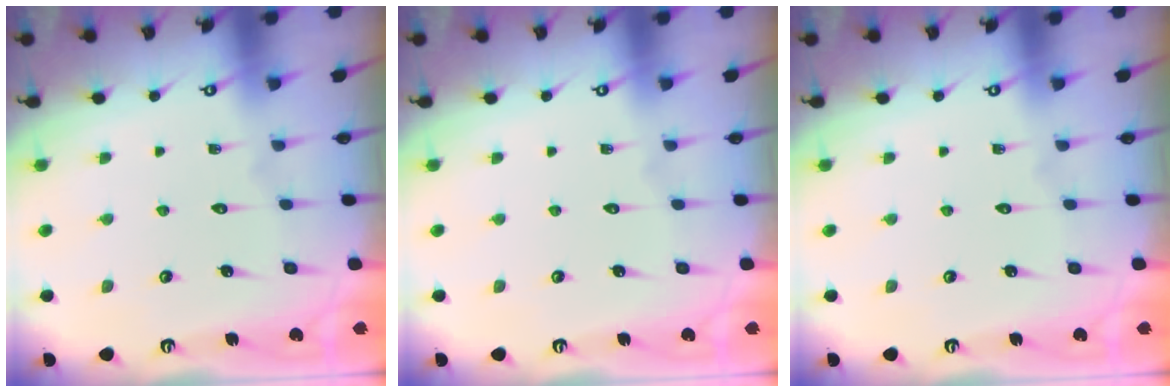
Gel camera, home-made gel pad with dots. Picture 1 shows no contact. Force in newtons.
{"total": 0.0}
{"total": 0.0}